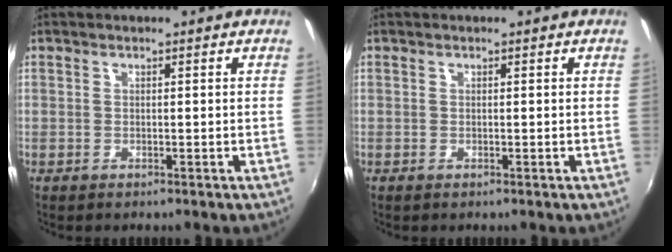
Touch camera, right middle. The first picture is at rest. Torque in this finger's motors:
{"motor_torque": [0.24, -0.19, 0.05, 0.00]}